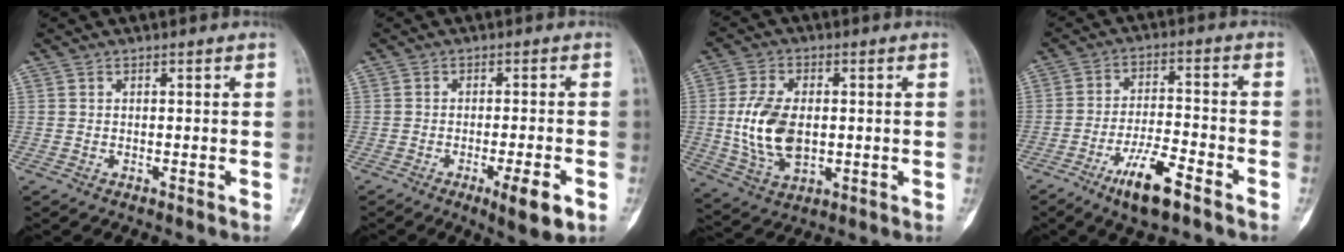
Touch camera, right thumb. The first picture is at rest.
{"total": 6.9, "force": [-3.1, 1.1, 6.0], "torque": [-0.093, 0.000, -0.042]}
{"total": 12.0, "force": [-0.1, 7.2, 9.6], "torque": [-0.185, -0.005, 0.006]}
{"total": 10.1, "force": [-6.2, 2.6, 7.6], "torque": [-0.139, 0.029, -0.106]}